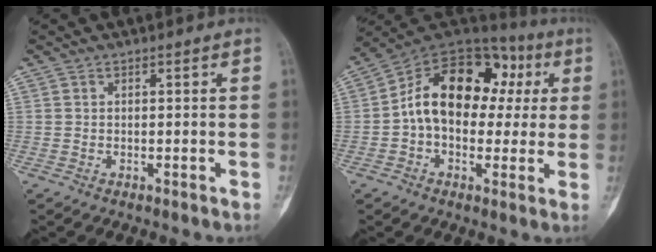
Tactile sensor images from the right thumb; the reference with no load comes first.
{"total": 18.8, "force": [1.8, 13.1, 13.4], "torque": [-0.173, 0.051, 0.021]}